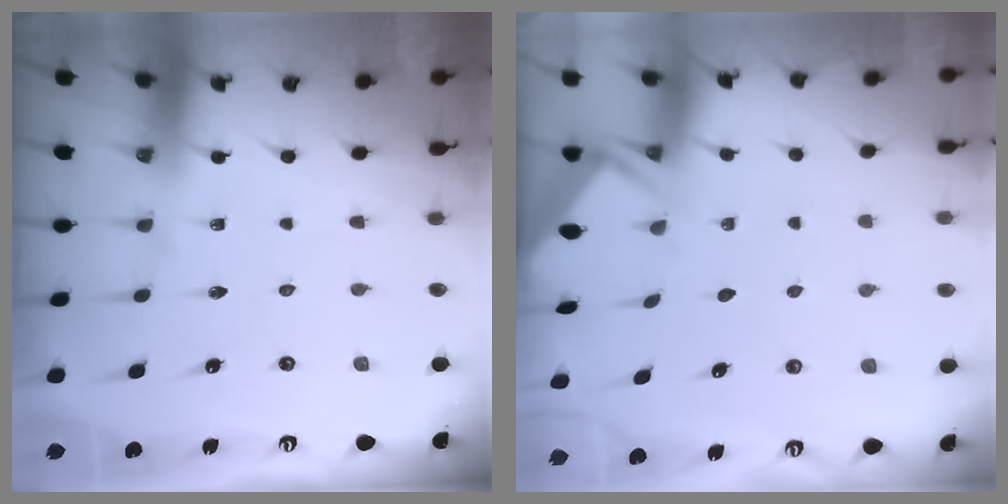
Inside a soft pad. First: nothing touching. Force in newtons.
{"total": 3.7, "press": 3.7, "slide": 0.3}